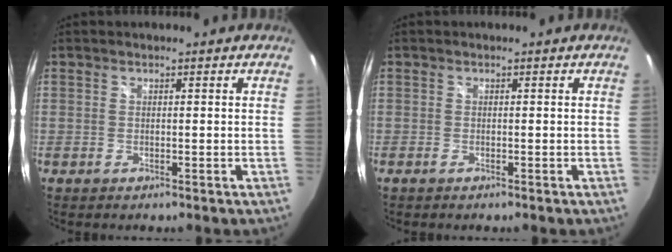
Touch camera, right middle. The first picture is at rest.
{"total": 0.7, "force": [-0.6, 0.1, 0.4], "torque": [-0.010, -0.002, -0.012]}